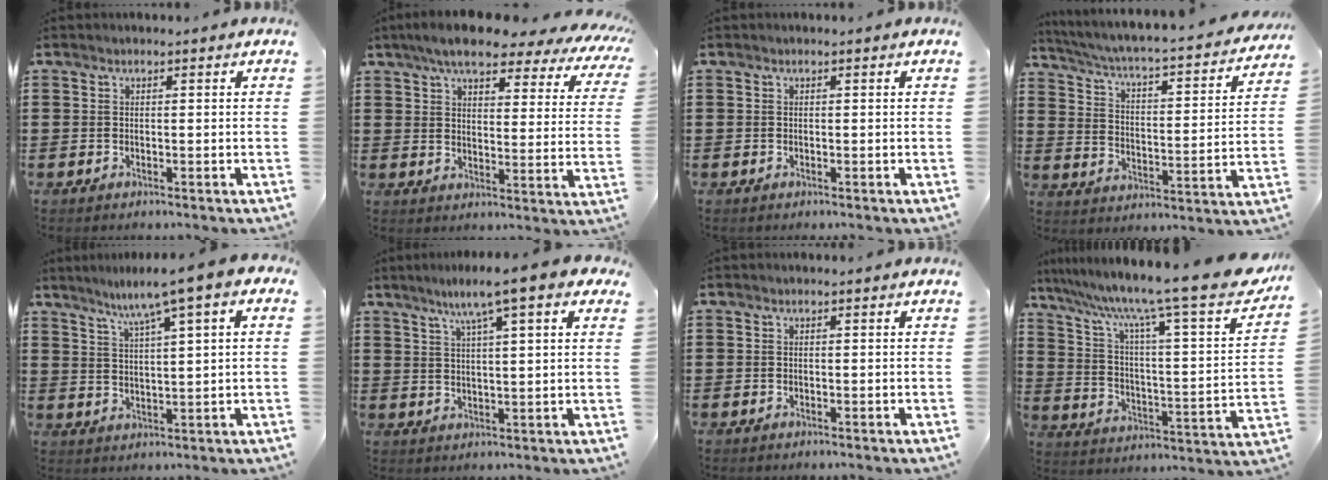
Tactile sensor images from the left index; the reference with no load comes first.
{"total": 7.3, "force": [6.4, 1.6, 3.2], "torque": [-0.083, -0.029, 0.109]}
{"total": 0.0}
{"total": 3.3, "force": [2.8, -0.1, 1.8], "torque": [-0.053, -0.036, 0.034]}
{"total": 5.9, "force": [3.9, -0.1, 4.4], "torque": [-0.099, -0.017, 0.060]}
{"total": 8.1, "force": [5.4, 0.6, 6.0], "torque": [-0.123, -0.006, 0.089]}
{"total": 0.0}
{"total": 12.9, "force": [10.1, 0.1, 8.0], "torque": [-0.170, -0.075, 0.155]}